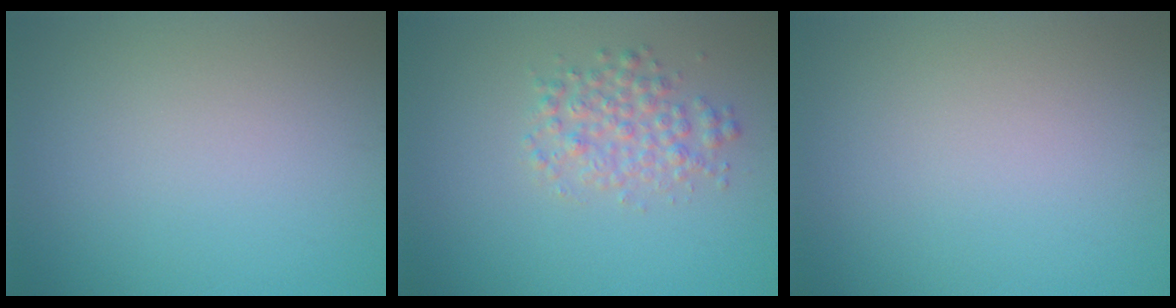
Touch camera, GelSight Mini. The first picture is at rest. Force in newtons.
{"total": 2.8, "press": 2.8, "slide": 0.1}
{"total": 0.0}